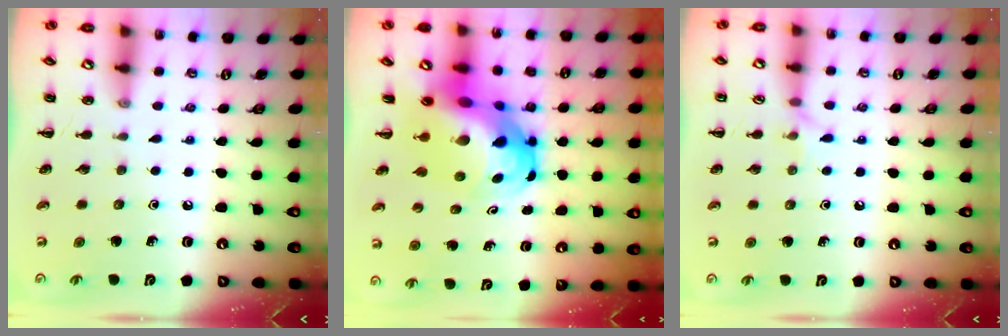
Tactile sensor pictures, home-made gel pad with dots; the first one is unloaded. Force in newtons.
{"total": 11.8, "press": 11.3, "slide": 3.4}
{"total": 5.0, "press": 4.8, "slide": 1.5}